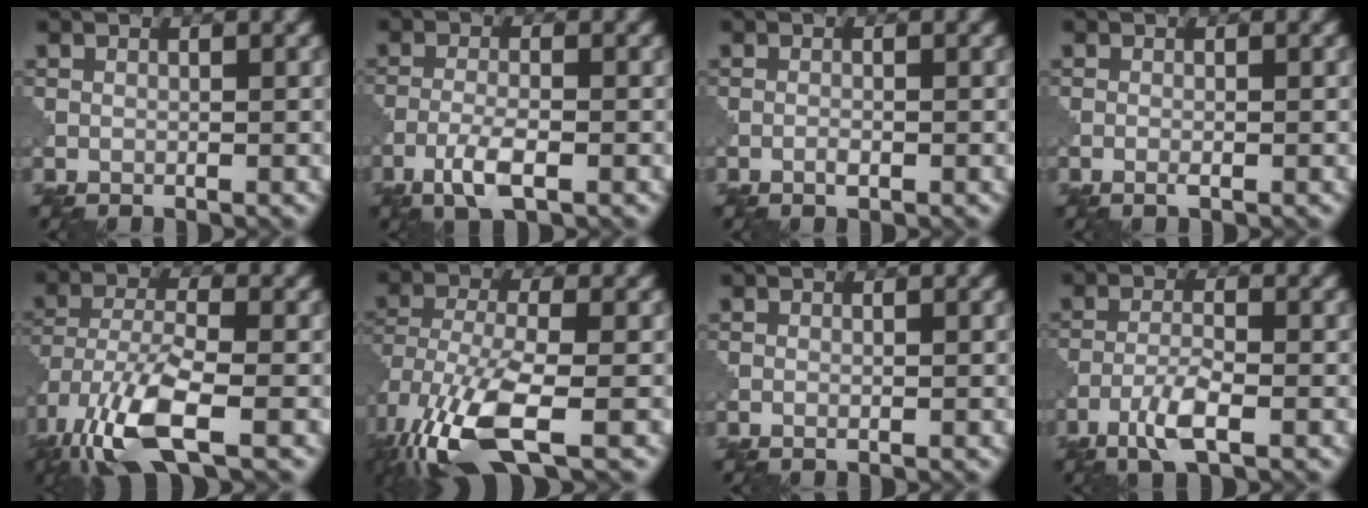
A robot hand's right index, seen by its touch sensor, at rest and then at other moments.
{"total": 3.3, "force": [-1.7, 0.8, 2.7], "torque": [-0.060, 0.003, -0.040]}
{"total": 0.7, "force": [-0.4, 0.1, 0.6], "torque": [-0.014, 0.000, -0.009]}
{"total": 0.6, "force": [-0.3, 0.0, 0.5], "torque": [-0.011, -0.002, -0.008]}
{"total": 9.6, "force": [-5.2, 3.5, 7.3], "torque": [-0.164, -0.015, -0.106]}
{"total": 10.5, "force": [-5.1, 4.0, 8.3], "torque": [-0.186, -0.018, -0.100]}
{"total": 0.0}
{"total": 3.5, "force": [-2.0, 0.6, 2.8], "torque": [-0.059, 0.003, -0.048]}